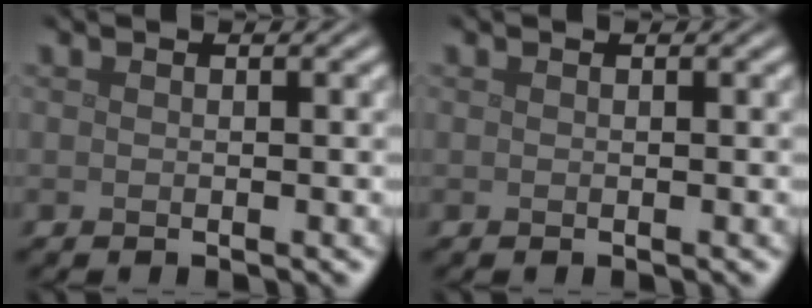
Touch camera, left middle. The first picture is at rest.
{"total": 0.0}